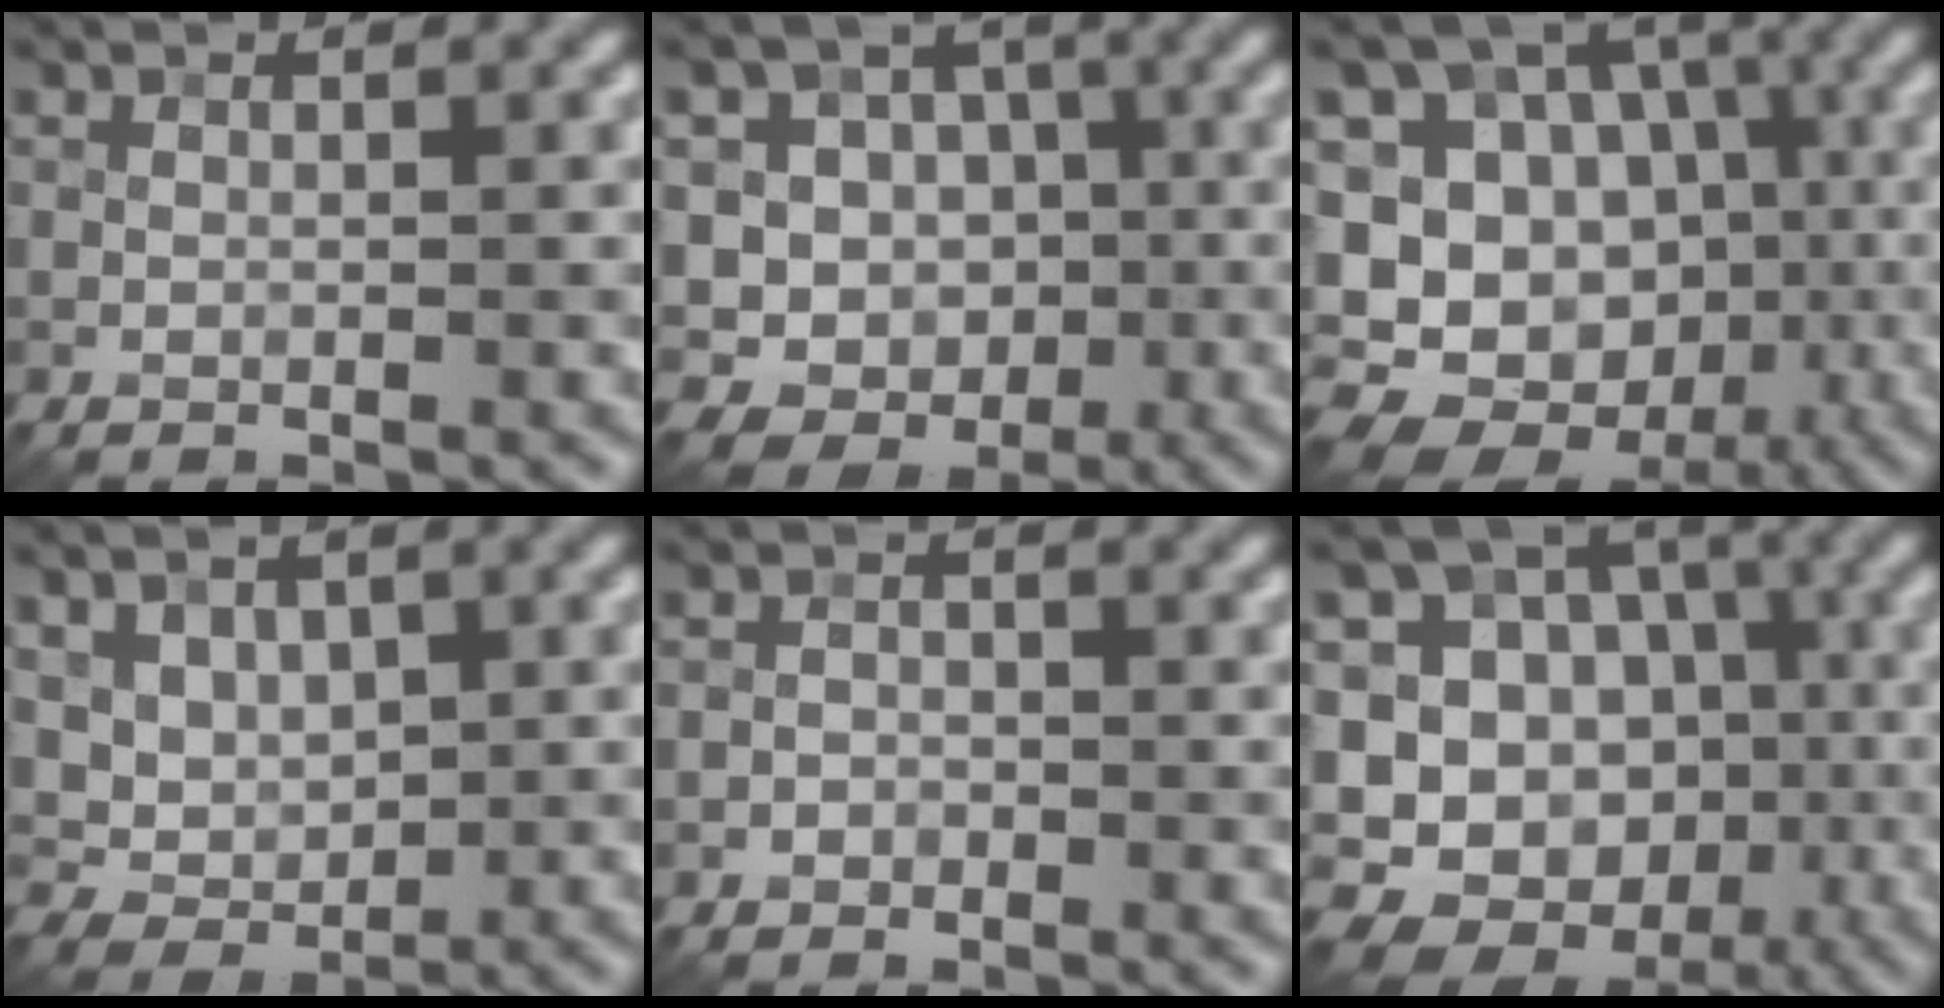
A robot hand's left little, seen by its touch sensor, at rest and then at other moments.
{"total": 12.6, "force": [-3.0, 11.7, 3.6], "torque": [-0.063, 0.019, -0.057]}
{"total": 16.0, "force": [-6.0, 13.0, 7.2], "torque": [-0.153, -0.020, -0.089]}
{"total": 5.0, "force": [1.5, 4.0, 2.6], "torque": [-0.044, 0.001, 0.036]}
{"total": 1.2, "force": [-0.6, 1.0, 0.4], "torque": [0.005, 0.004, -0.017]}
{"total": 16.2, "force": [-5.5, 14.2, 5.5], "torque": [-0.132, -0.006, -0.071]}